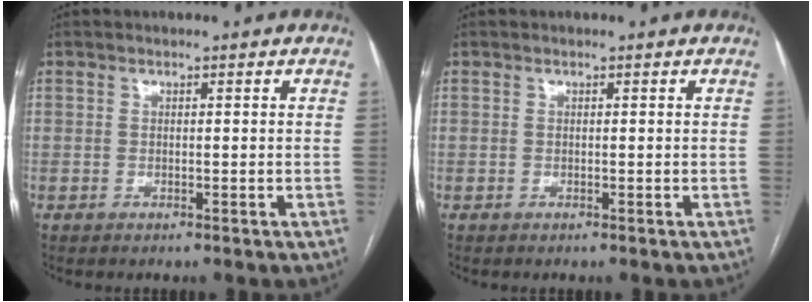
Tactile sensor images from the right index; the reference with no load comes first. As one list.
[{"total": 0.0}]